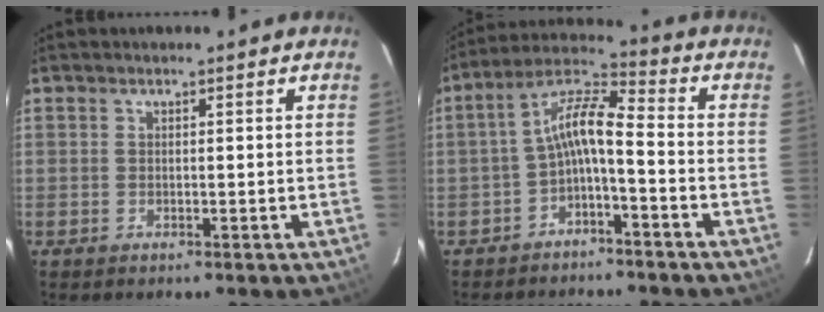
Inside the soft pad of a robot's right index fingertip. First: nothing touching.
{"total": 7.4, "force": [-2.9, 1.7, 6.6], "torque": [-0.154, 0.022, -0.056]}